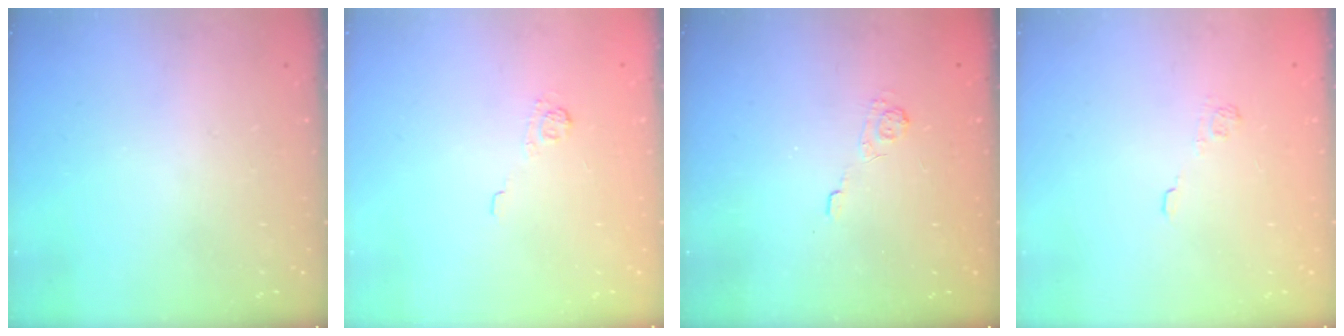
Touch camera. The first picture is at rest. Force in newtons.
{"total": 4.1, "press": 3.9, "slide": 1.3}
{"total": 1.9, "press": 1.3, "slide": 1.3}
{"total": 2.2, "press": 1.8, "slide": 1.3}